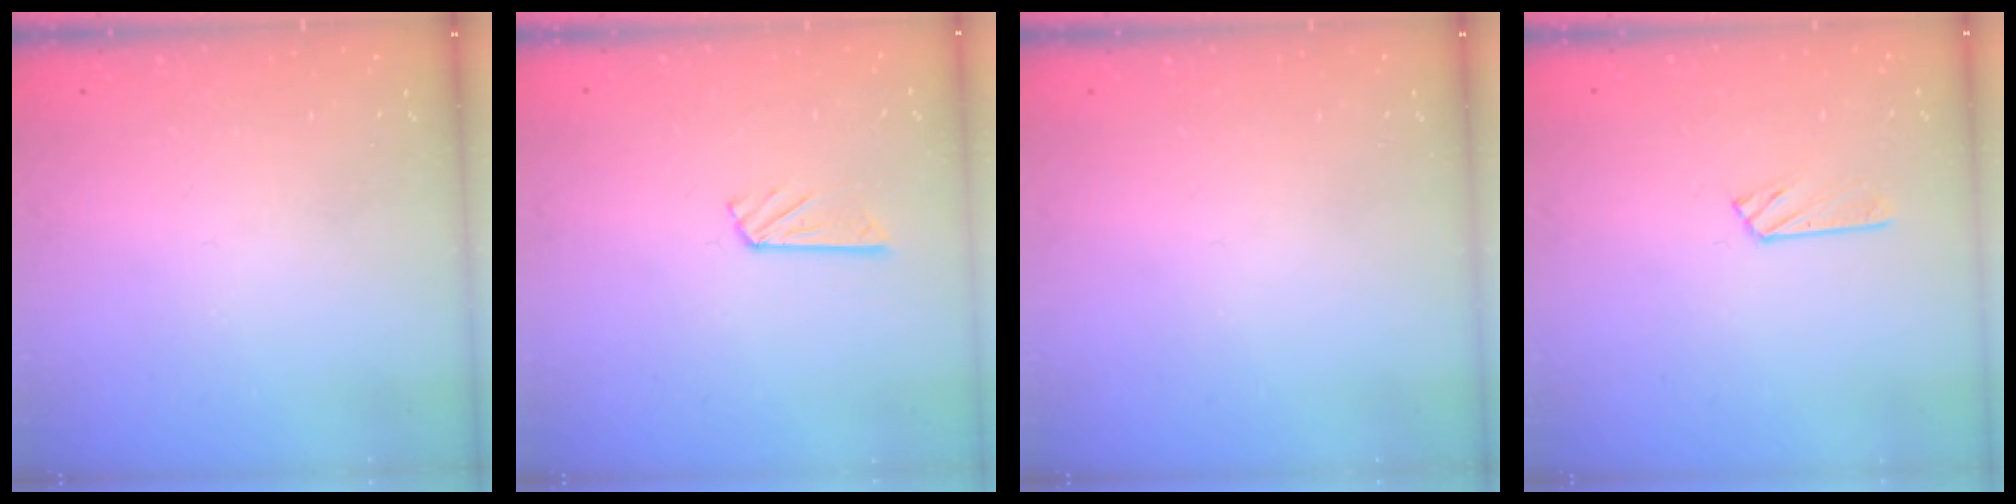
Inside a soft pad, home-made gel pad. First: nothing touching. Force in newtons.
{"total": 5.7, "press": 5.7, "slide": 0.2}
{"total": 0.0}
{"total": 2.9, "press": 2.8, "slide": 0.3}